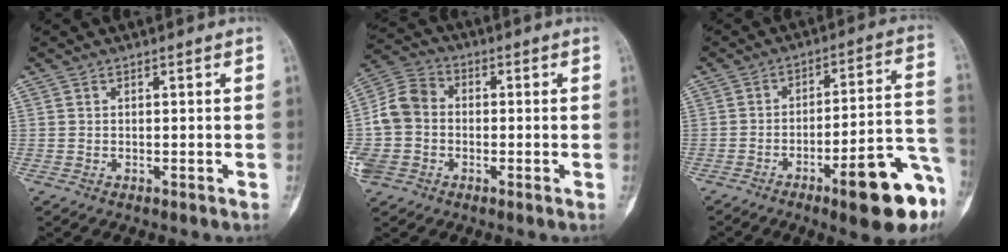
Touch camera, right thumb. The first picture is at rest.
{"total": 11.1, "force": [-1.5, 9.1, 6.1], "torque": [-0.126, 0.030, -0.036]}
{"total": 17.8, "force": [-8.5, 4.1, 15.1], "torque": [-0.154, 0.057, -0.113]}